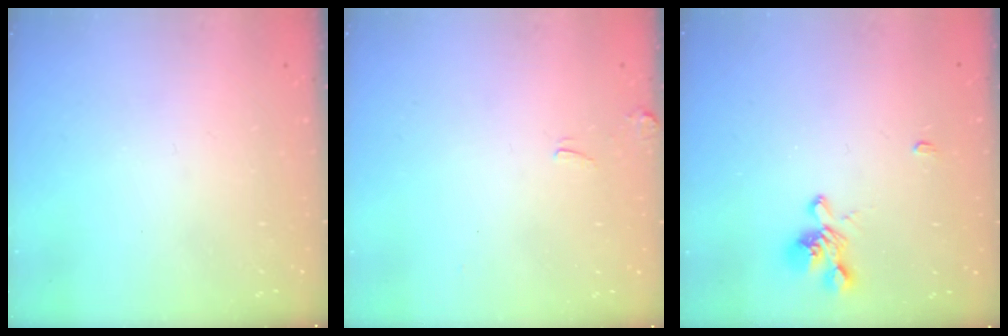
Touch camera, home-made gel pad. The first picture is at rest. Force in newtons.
{"total": 2.6, "press": 2.5, "slide": 0.2}
{"total": 1.3, "press": 0.7, "slide": 1.1}